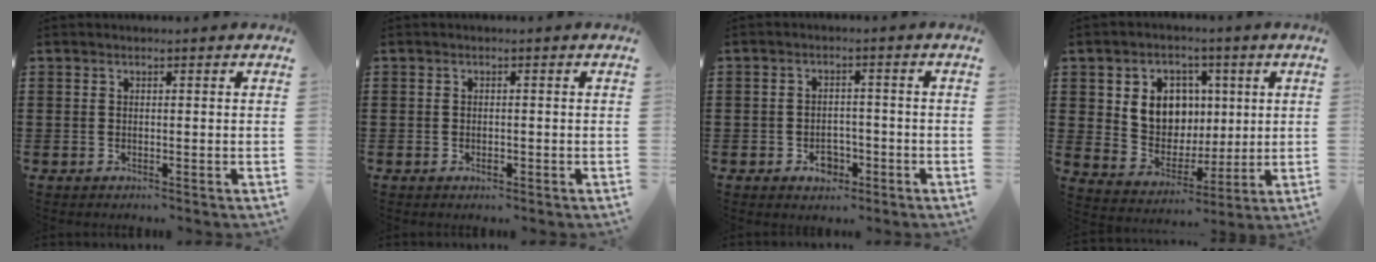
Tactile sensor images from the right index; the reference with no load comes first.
{"total": 0.8, "force": [-0.4, 0.4, 0.5], "torque": [-0.012, -0.005, -0.005]}
{"total": 3.4, "force": [-1.7, 2.3, 1.9], "torque": [-0.038, 0.001, -0.032]}
{"total": 8.3, "force": [2.2, 7.2, 3.4], "torque": [-0.079, 0.006, 0.039]}